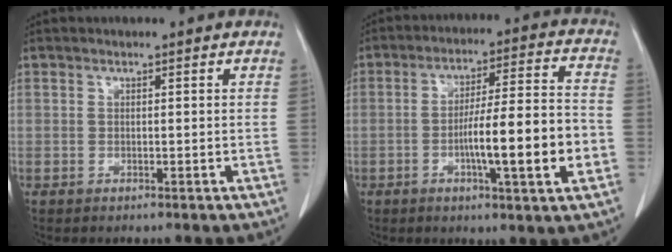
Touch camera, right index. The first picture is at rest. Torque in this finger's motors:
{"motor_torque": [1.76, -0.38, 0.83, 0.13]}